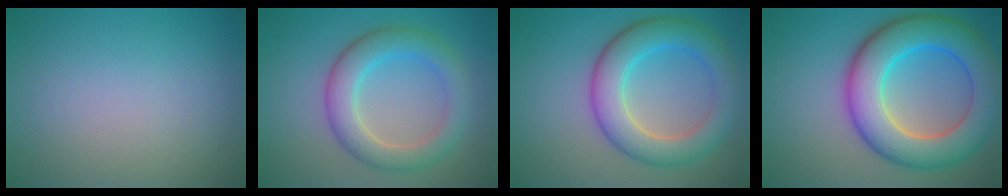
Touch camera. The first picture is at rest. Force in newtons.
{"total": 5.1, "press": 5.0, "slide": 0.3}
{"total": 6.6, "press": 6.6, "slide": 0.1}
{"total": 10.0, "press": 10.0, "slide": 0.3}